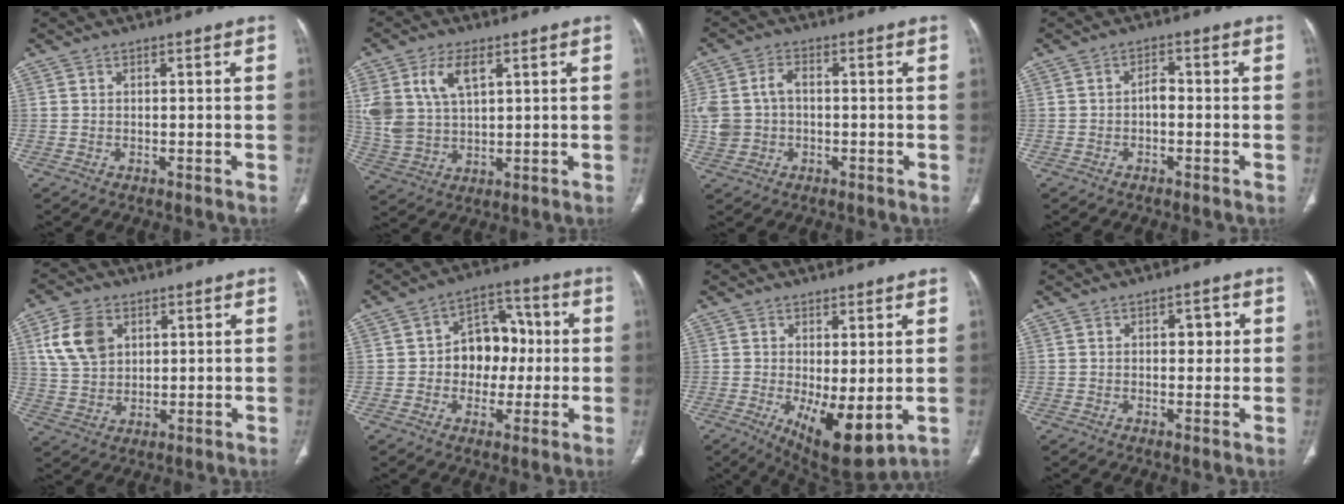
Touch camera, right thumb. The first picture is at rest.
{"total": 11.1, "force": [4.4, 6.2, 8.1], "torque": [-0.171, -0.007, 0.096]}
{"total": 8.1, "force": [0.0, 5.9, 5.5], "torque": [-0.120, 0.022, 0.005]}
{"total": 2.3, "force": [-0.6, 1.4, 1.7], "torque": [-0.020, 0.011, -0.015]}
{"total": 9.7, "force": [3.5, 6.9, 5.9], "torque": [-0.099, -0.008, 0.072]}
{"total": 11.6, "force": [-0.1, 8.8, 7.5], "torque": [-0.059, 0.033, -0.006]}
{"total": 10.2, "force": [-1.5, 4.0, 9.2], "torque": [-0.146, -0.025, -0.007]}
{"total": 3.3, "force": [0.8, 2.0, 2.5], "torque": [-0.014, 0.000, 0.007]}